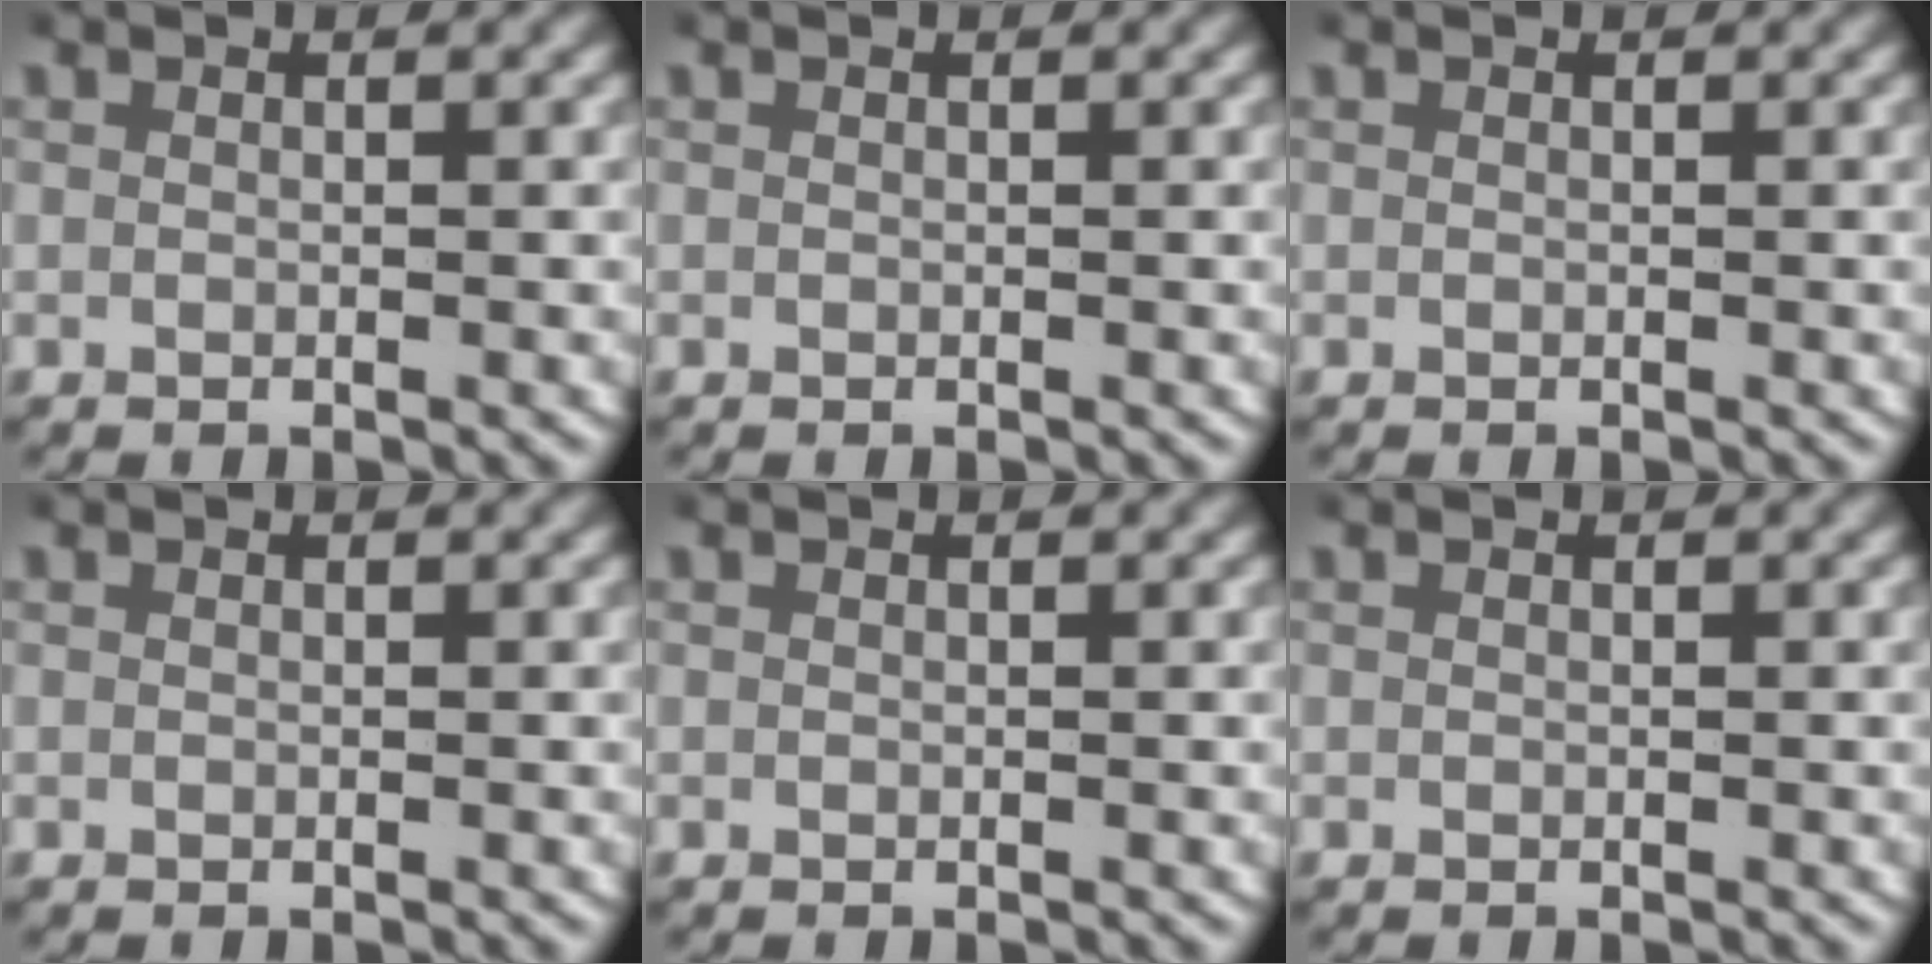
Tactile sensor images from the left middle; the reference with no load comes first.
{"total": 0.0}
{"total": 0.0}
{"total": 0.0}
{"total": 0.0}
{"total": 0.0}